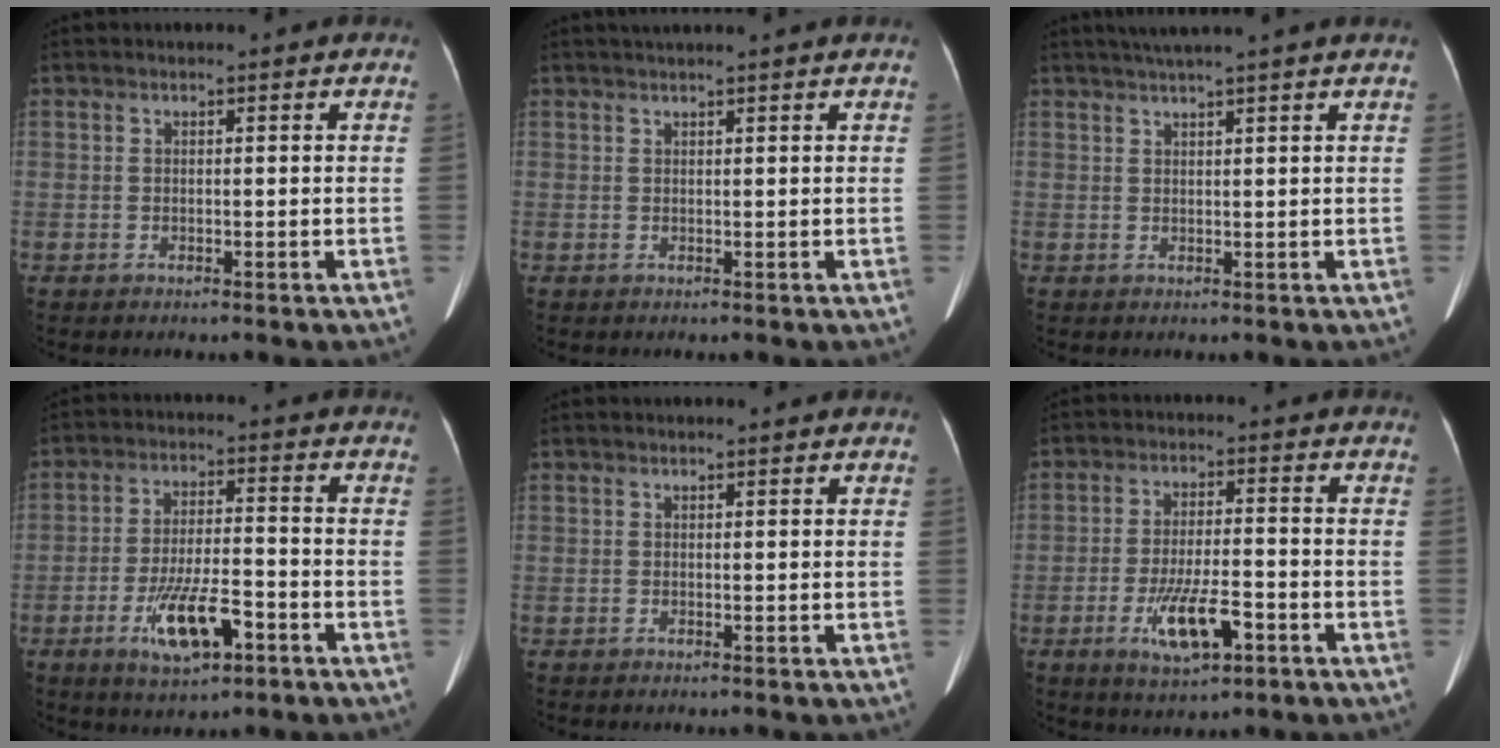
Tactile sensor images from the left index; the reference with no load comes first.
{"total": 3.8, "force": [3.2, -0.7, 1.9], "torque": [-0.021, 0.027, 0.048]}
{"total": 5.2, "force": [4.2, -1.4, 2.9], "torque": [-0.042, 0.020, 0.066]}
{"total": 9.6, "force": [-4.6, 2.7, 7.9], "torque": [-0.155, -0.005, -0.076]}
{"total": 0.6, "force": [0.5, 0.0, 0.3], "torque": [-0.005, 0.010, 0.007]}
{"total": 7.4, "force": [-3.3, 1.9, 6.4], "torque": [-0.123, -0.009, -0.052]}